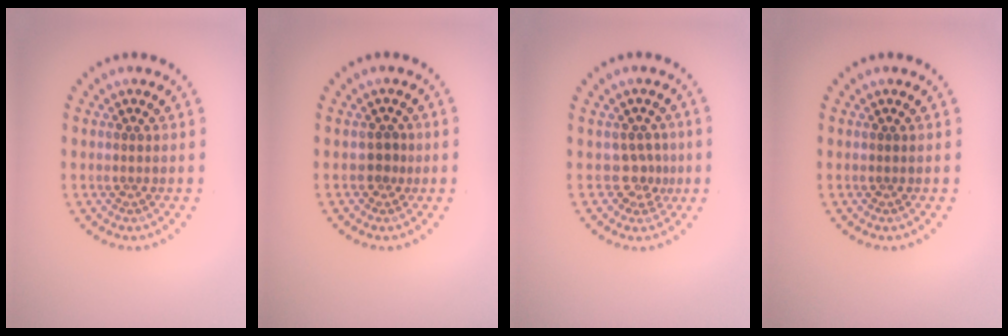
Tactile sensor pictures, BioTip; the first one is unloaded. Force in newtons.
{"total": 1.2, "press": 0.9, "slide": 0.7}
{"total": 2.1, "press": 1.4, "slide": 1.5}
{"total": 0.0}